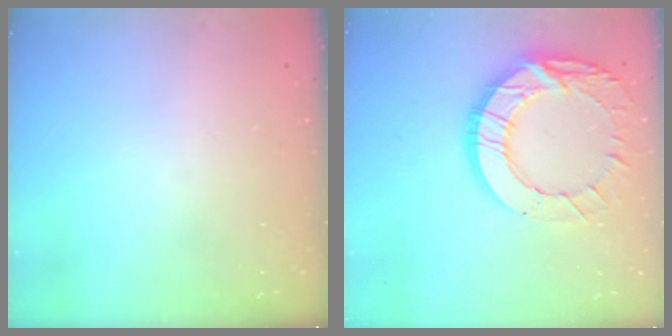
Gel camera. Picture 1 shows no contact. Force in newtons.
{"total": 18.2, "press": 18.1, "slide": 1.6}